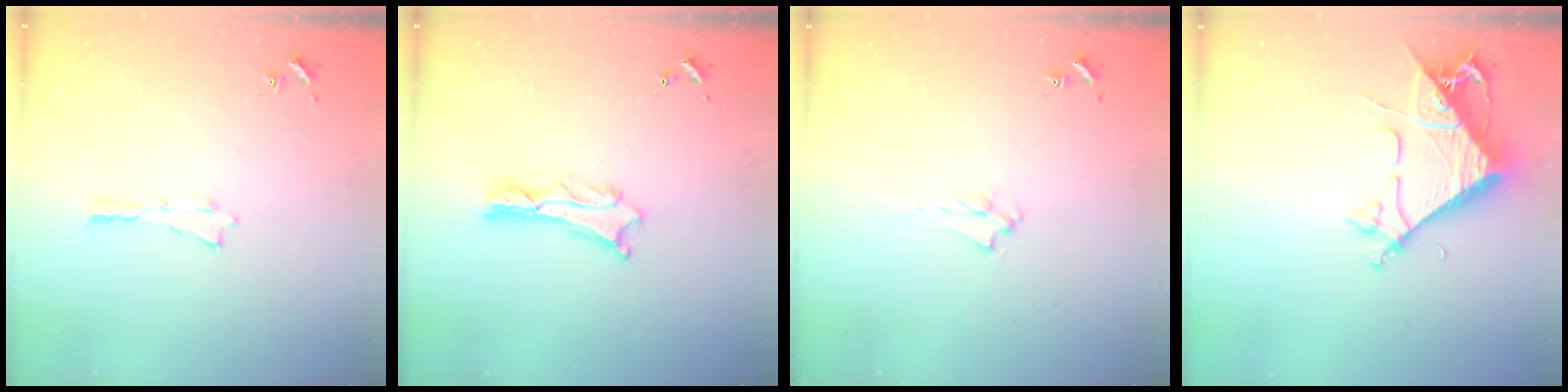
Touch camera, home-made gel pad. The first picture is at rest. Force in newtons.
{"total": 1.2, "press": 1.2, "slide": 0.2}
{"total": 1.7, "press": 1.6, "slide": 0.3}
{"total": 8.7, "press": 8.6, "slide": 1.1}